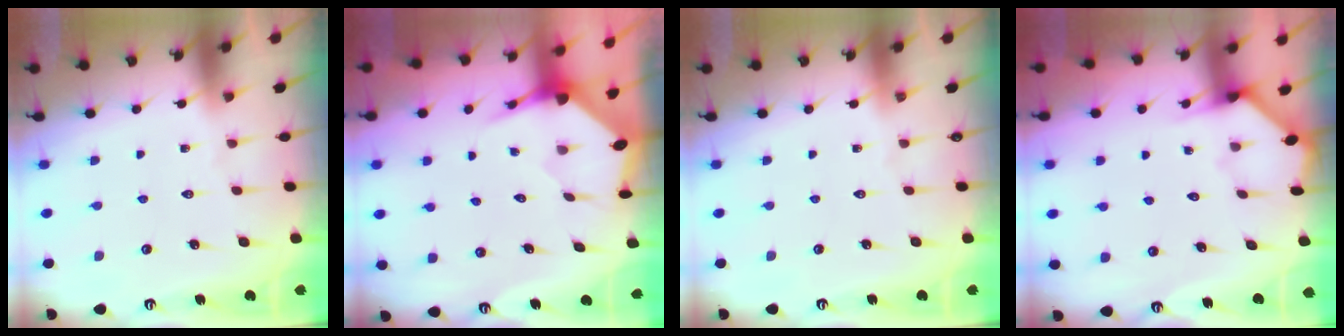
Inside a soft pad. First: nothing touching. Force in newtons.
{"total": 3.6, "press": 3.6, "slide": 0.5}
{"total": 0.0}
{"total": 2.0, "press": 2.0, "slide": 0.2}